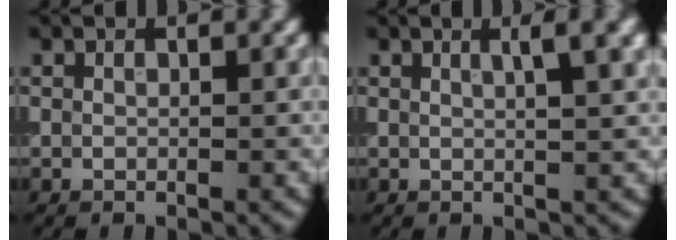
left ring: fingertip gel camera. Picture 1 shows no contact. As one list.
[{"total": 3.3, "force": [1.2, 0.9, 2.9], "torque": [-0.026, 0.008, 0.014]}]